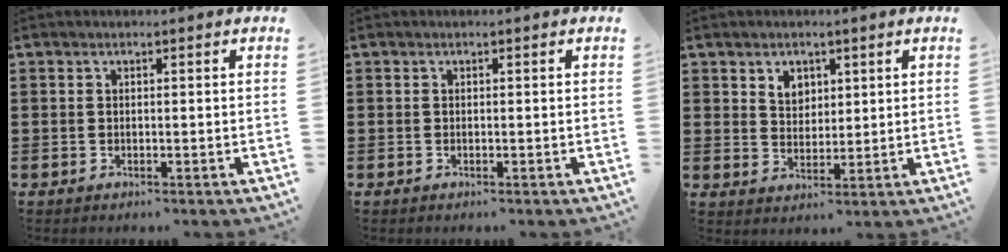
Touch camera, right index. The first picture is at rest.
{"total": 0.0}
{"total": 3.4, "force": [2.1, 2.5, 1.0], "torque": [-0.029, 0.010, 0.038]}